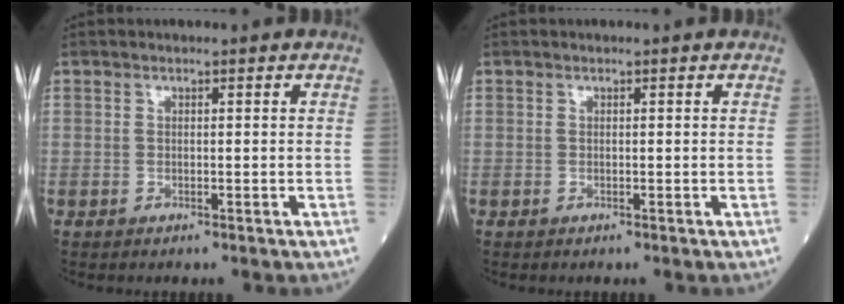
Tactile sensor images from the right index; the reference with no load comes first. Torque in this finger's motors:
{"motor_torque": [0.00, 0.00, 0.00, 0.00]}